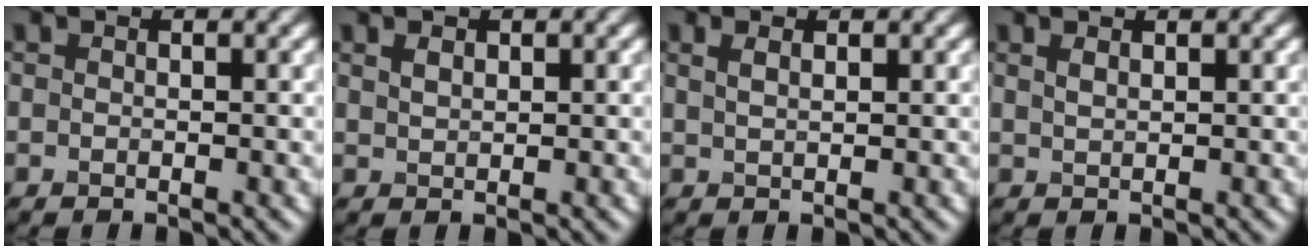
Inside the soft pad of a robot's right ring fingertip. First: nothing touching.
{"total": 1.2, "force": [0.7, 0.6, 0.8], "torque": [-0.016, 0.001, 0.016]}
{"total": 1.3, "force": [0.8, 0.5, 0.9], "torque": [-0.017, 0.003, 0.017]}
{"total": 1.0, "force": [0.8, 0.3, 0.6], "torque": [-0.013, 0.002, 0.016]}